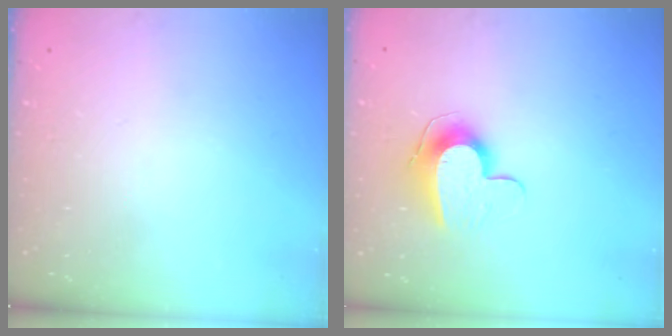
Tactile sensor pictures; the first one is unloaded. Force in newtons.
{"total": 9.6, "press": 9.5, "slide": 1.2}